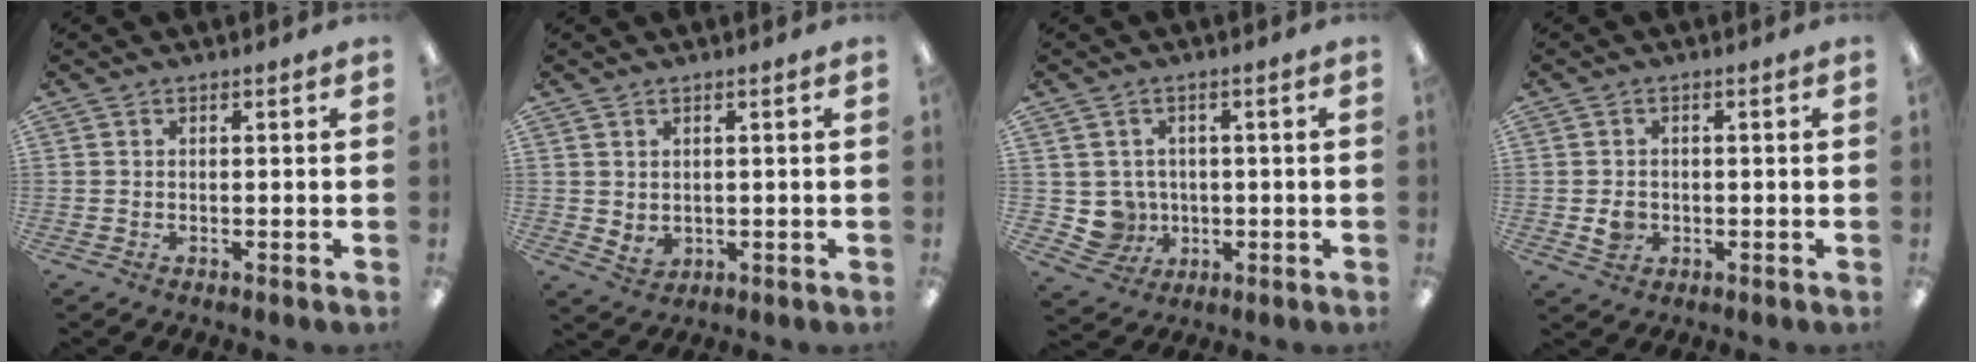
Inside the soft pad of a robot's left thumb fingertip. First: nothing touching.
{"total": 2.6, "force": [1.7, 1.7, 0.8], "torque": [-0.012, -0.009, 0.031]}
{"total": 5.8, "force": [0.6, 5.7, 0.9], "torque": [-0.041, -0.002, 0.020]}
{"total": 3.2, "force": [-0.5, 2.8, 1.6], "torque": [-0.010, -0.001, -0.010]}